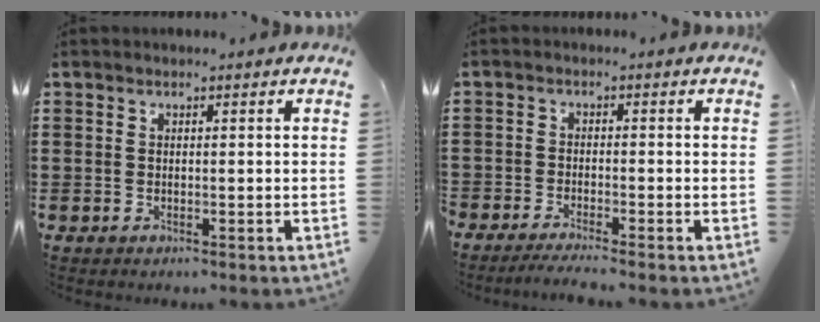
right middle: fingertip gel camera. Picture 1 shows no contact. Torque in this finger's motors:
{"motor_torque": [1.92, 0.22, 0.44, 0.16]}